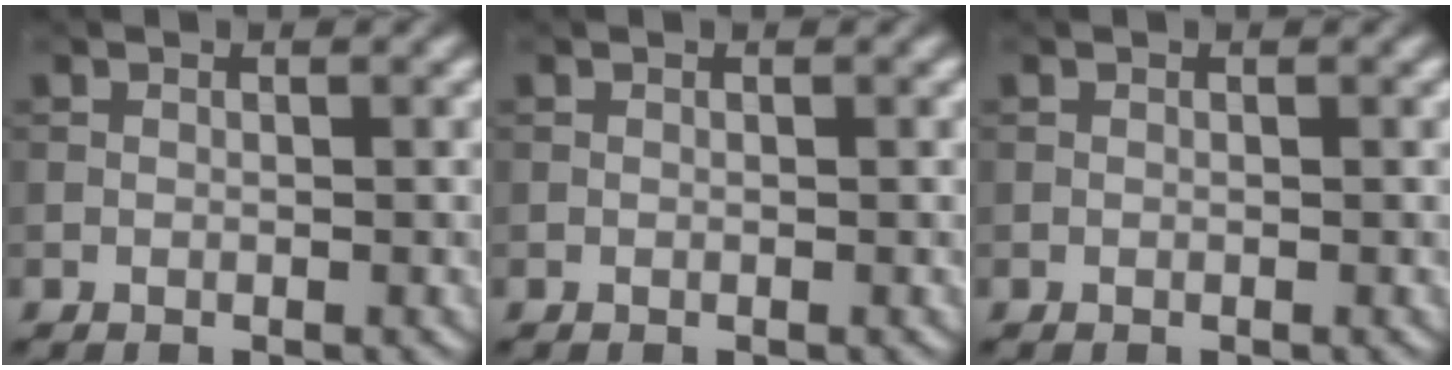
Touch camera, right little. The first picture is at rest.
{"total": 0.0}
{"total": 0.0}